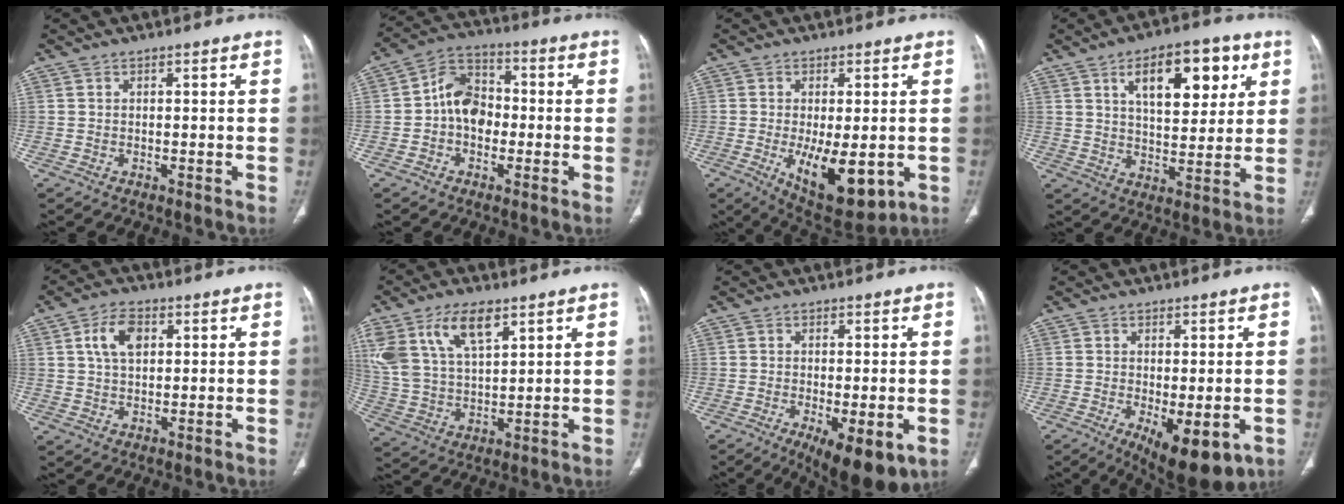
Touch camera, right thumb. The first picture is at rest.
{"total": 8.9, "force": [-1.0, 6.8, 5.7], "torque": [-0.072, 0.029, -0.033]}
{"total": 13.1, "force": [-2.9, 5.6, 11.5], "torque": [-0.167, -0.022, -0.025]}
{"total": 15.2, "force": [6.3, 7.4, 11.7], "torque": [-0.132, -0.015, 0.097]}
{"total": 6.5, "force": [2.0, 3.9, 4.8], "torque": [-0.083, 0.004, 0.035]}
{"total": 14.6, "force": [7.6, 7.2, 10.3], "torque": [-0.197, -0.016, 0.151]}
{"total": 11.5, "force": [-4.5, 4.1, 9.7], "torque": [-0.140, -0.013, -0.059]}
{"total": 11.7, "force": [-4.1, 4.7, 9.8], "torque": [-0.137, -0.015, -0.050]}